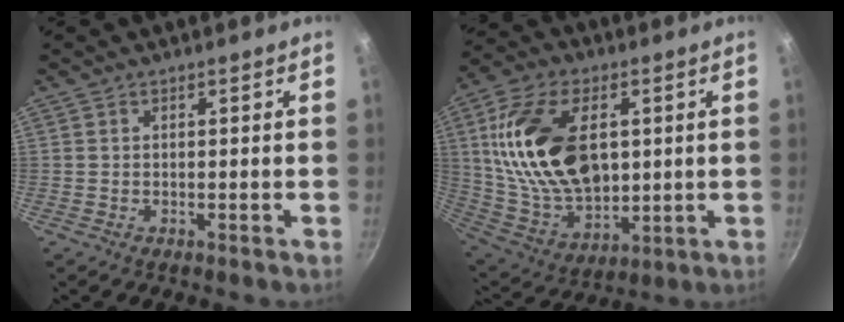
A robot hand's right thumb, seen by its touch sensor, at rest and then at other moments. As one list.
[{"total": 24.4, "force": [3.8, 15.0, 18.8], "torque": [-0.340, -0.006, 0.082]}]